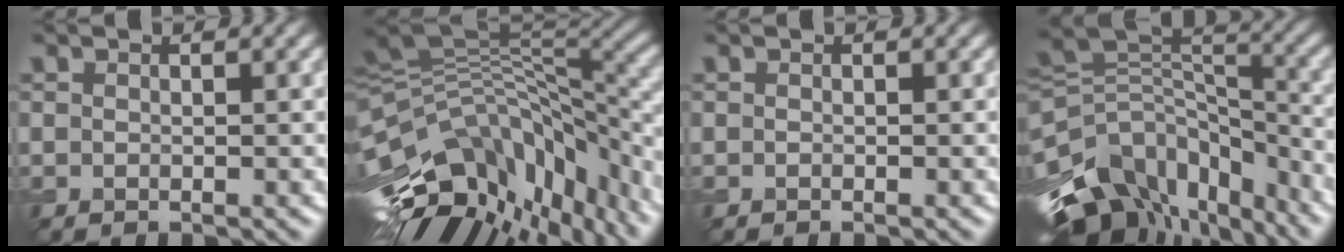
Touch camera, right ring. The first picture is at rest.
{"total": 15.1, "force": [-4.7, 7.5, 12.2], "torque": [-0.234, 0.021, -0.079]}
{"total": 0.0}
{"total": 13.5, "force": [-7.5, 8.3, 7.5], "torque": [-0.180, 0.011, -0.112]}